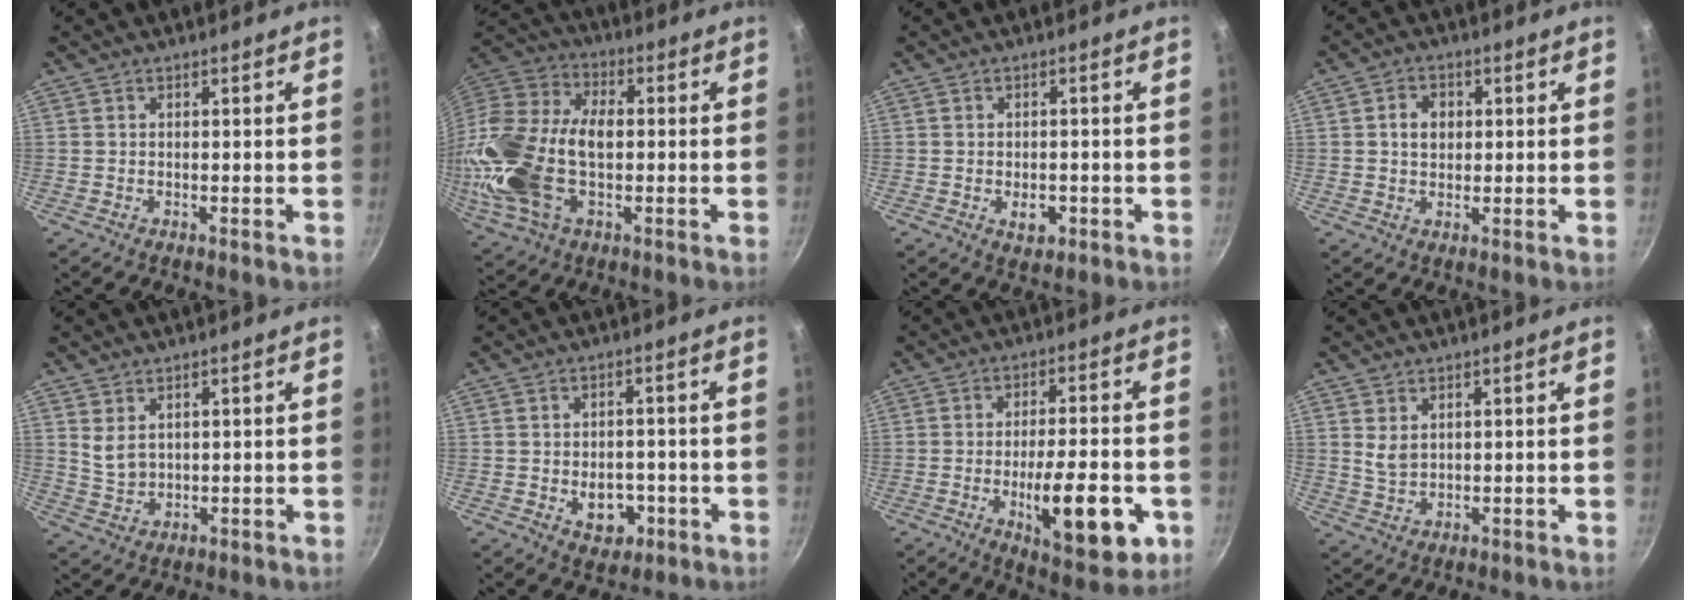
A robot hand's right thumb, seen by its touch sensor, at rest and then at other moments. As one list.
[{"total": 23.8, "force": [-1.9, 14.5, 18.8], "torque": [-0.384, 0.029, -0.039]}, {"total": 3.6, "force": [-1.2, 2.4, 2.4], "torque": [-0.025, 0.005, -0.013]}, {"total": 4.4, "force": [0.6, 3.4, 2.6], "torque": [-0.024, 0.005, 0.008]}, {"total": 3.7, "force": [1.8, 2.2, 2.3], "torque": [-0.040, -0.017, 0.043]}, {"total": 6.6, "force": [-1.9, 4.8, 4.0], "torque": [-0.030, 0.010, -0.019]}, {"total": 15.7, "force": [-4.7, 5.5, 14.0], "torque": [-0.183, 0.007, -0.062]}, {"total": 3.1, "force": [1.4, 1.9, 2.0], "torque": [-0.035, -0.010, 0.032]}]